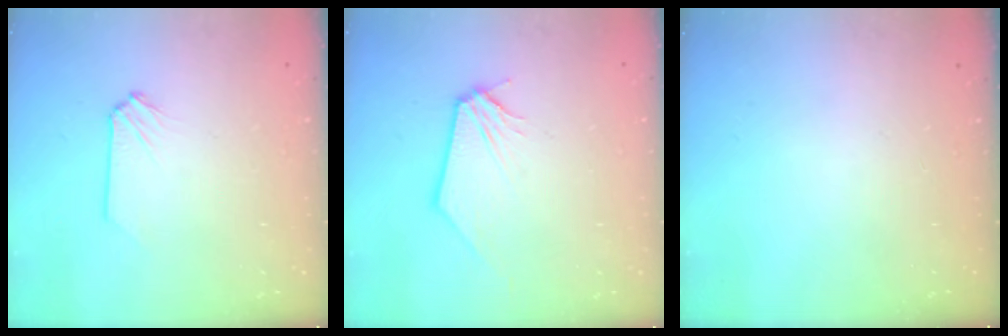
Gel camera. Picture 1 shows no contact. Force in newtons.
{"total": 0.0}
{"total": 0.0}